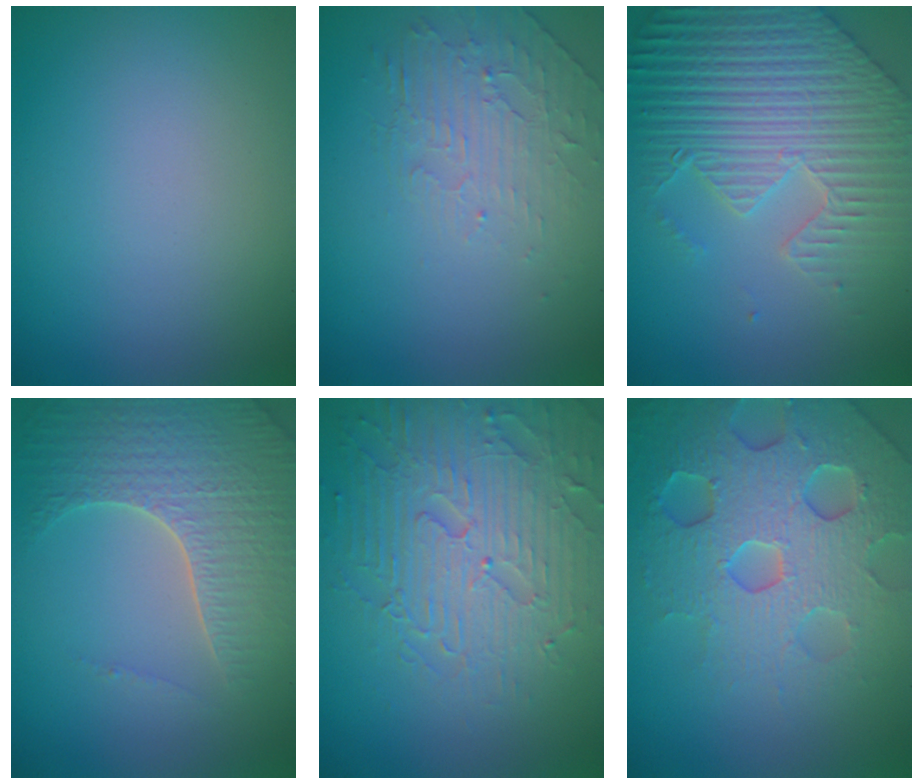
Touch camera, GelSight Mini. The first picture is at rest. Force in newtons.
{"total": 2.1, "press": 1.2, "slide": 1.7}
{"total": 7.8, "press": 6.3, "slide": 4.7}
{"total": 5.8, "press": 4.7, "slide": 3.3}
{"total": 6.5, "press": 5.4, "slide": 3.6}
{"total": 7.3, "press": 7.2, "slide": 1.5}